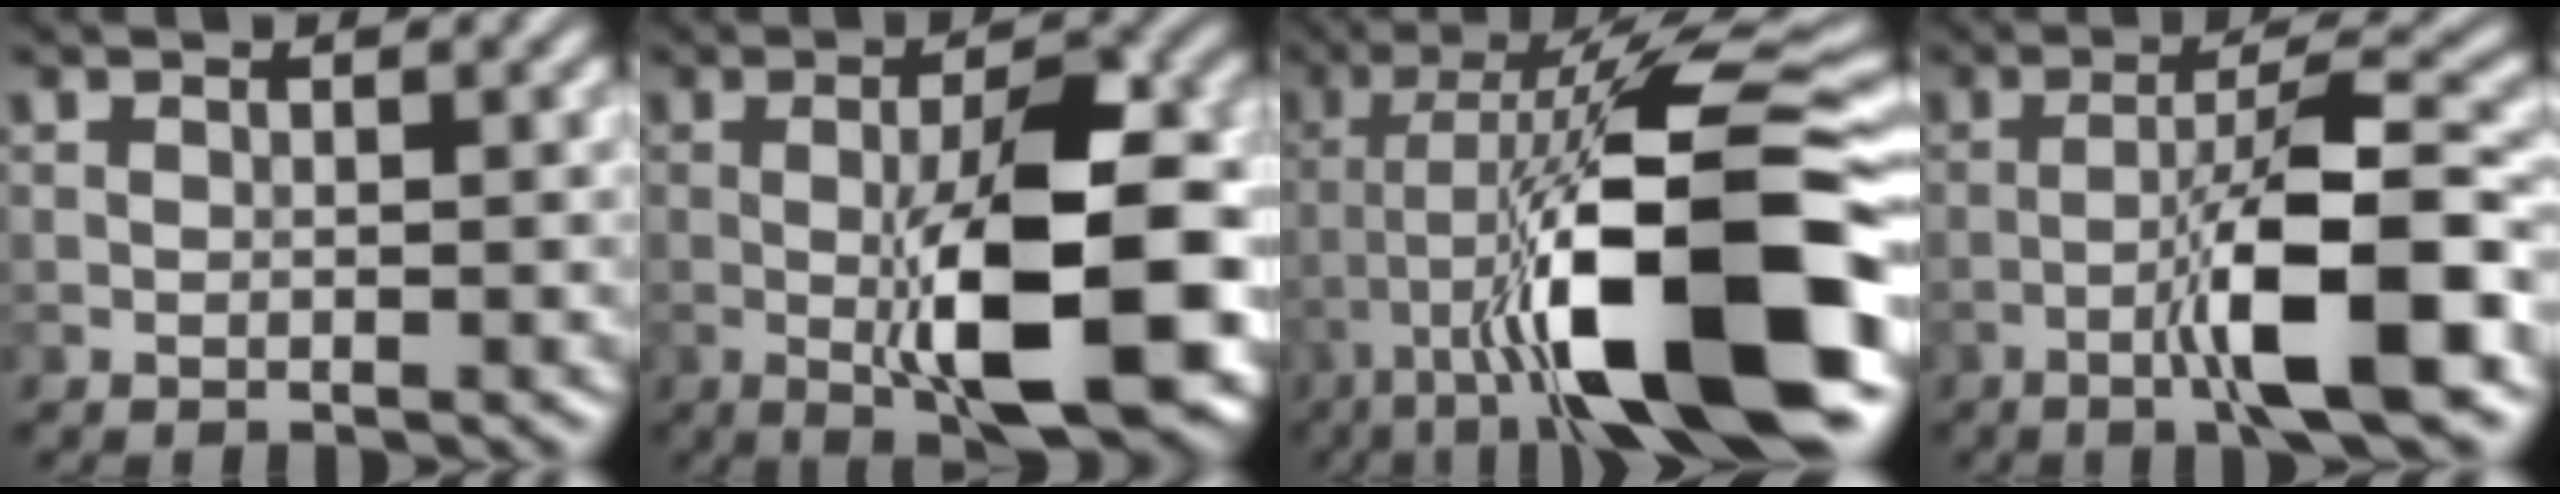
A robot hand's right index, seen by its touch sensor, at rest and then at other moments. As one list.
[{"total": 10.8, "force": [-1.9, 3.4, 10.1], "torque": [-0.160, -0.001, -0.029]}, {"total": 14.9, "force": [-4.7, 3.2, 13.7], "torque": [-0.229, 0.016, -0.071]}, {"total": 8.6, "force": [-3.3, 1.3, 7.9], "torque": [-0.128, 0.015, -0.057]}]